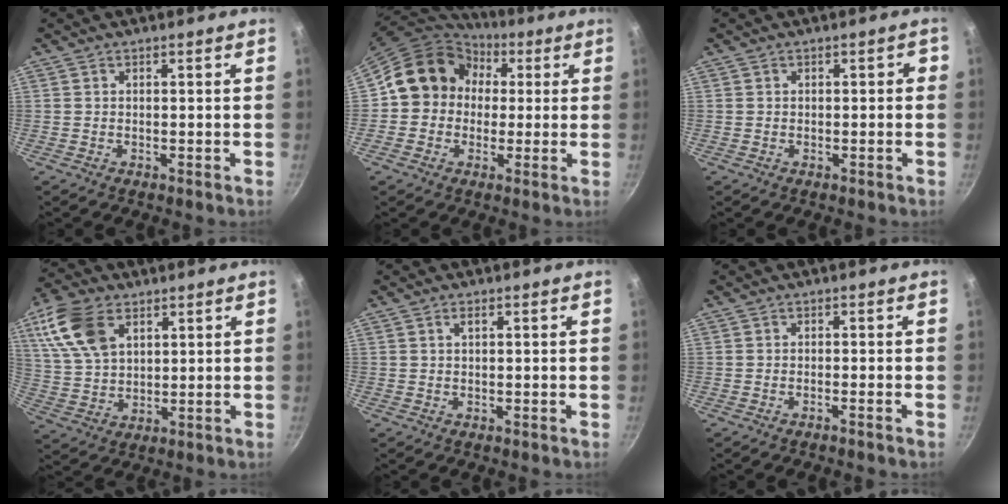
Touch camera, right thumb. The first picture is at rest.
{"total": 14.6, "force": [1.6, 12.9, 6.8], "torque": [-0.077, 0.036, 0.008]}
{"total": 1.1, "force": [-0.3, 0.9, 0.6], "torque": [0.005, 0.013, -0.002]}
{"total": 12.8, "force": [5.5, 7.8, 8.6], "torque": [-0.162, -0.009, 0.110]}
{"total": 0.9, "force": [0.2, 0.3, 0.8], "torque": [-0.014, 0.001, 0.003]}
{"total": 0.9, "force": [-0.7, -0.2, 0.6], "torque": [-0.025, 0.011, -0.010]}